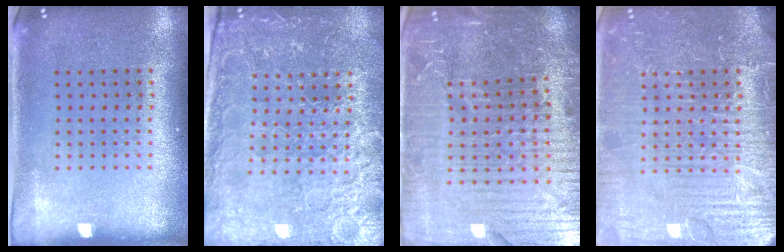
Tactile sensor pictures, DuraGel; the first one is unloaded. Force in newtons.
{"total": 4.0, "press": 3.8, "slide": 0.9}
{"total": 6.5, "press": 5.7, "slide": 3.1}
{"total": 7.5, "press": 7.5, "slide": 0.9}